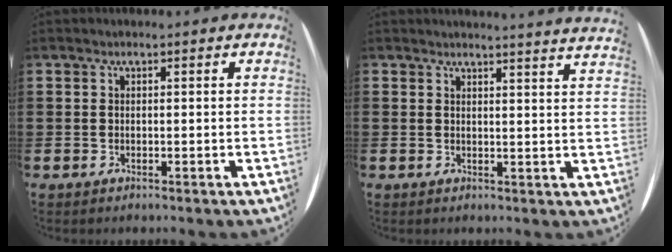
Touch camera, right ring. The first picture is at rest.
{"total": 2.5, "force": [2.4, -0.8, 0.1], "torque": [-0.004, -0.018, 0.042]}